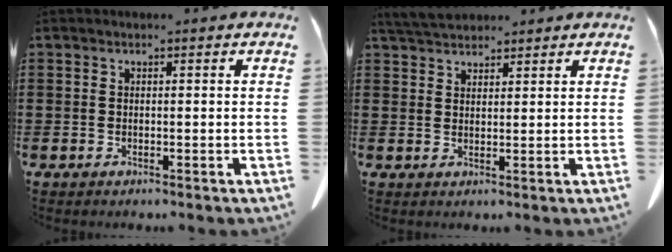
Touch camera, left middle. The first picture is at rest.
{"total": 3.9, "force": [3.6, 0.9, 1.1], "torque": [-0.032, -0.003, 0.070]}